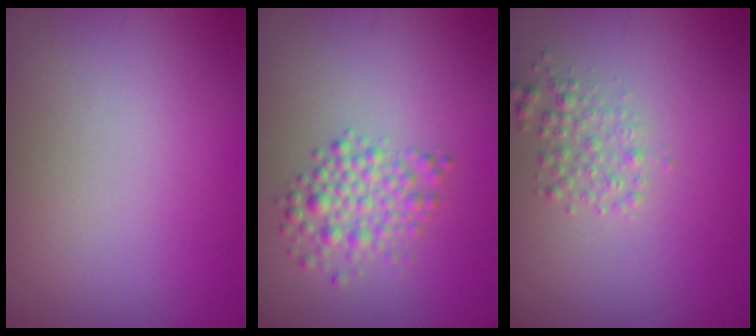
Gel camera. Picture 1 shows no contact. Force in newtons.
{"total": 2.9, "press": 2.9, "slide": 0.1}
{"total": 1.7, "press": 1.7, "slide": 0.1}